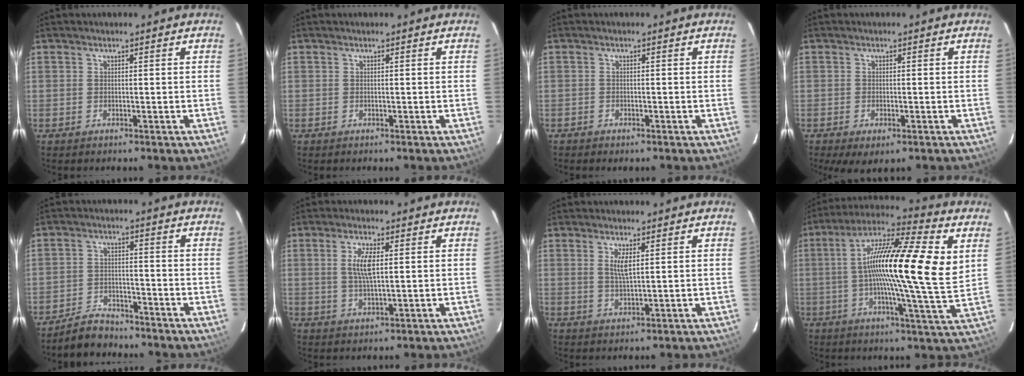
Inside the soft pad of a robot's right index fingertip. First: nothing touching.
{"total": 0.0}
{"total": 1.3, "force": [-0.9, 0.9, 0.1], "torque": [-0.008, 0.002, -0.014]}
{"total": 4.8, "force": [-2.7, 2.1, 3.3], "torque": [-0.072, -0.020, -0.041]}
{"total": 5.8, "force": [-5.2, 2.4, 1.0], "torque": [-0.042, 0.013, -0.084]}
{"total": 5.3, "force": [1.0, 1.4, 5.0], "torque": [-0.097, 0.001, 0.019]}
{"total": 3.4, "force": [1.1, 0.8, 3.1], "torque": [-0.061, -0.003, 0.020]}
{"total": 21.8, "force": [5.2, 2.8, 21.0], "torque": [-0.353, 0.025, 0.055]}